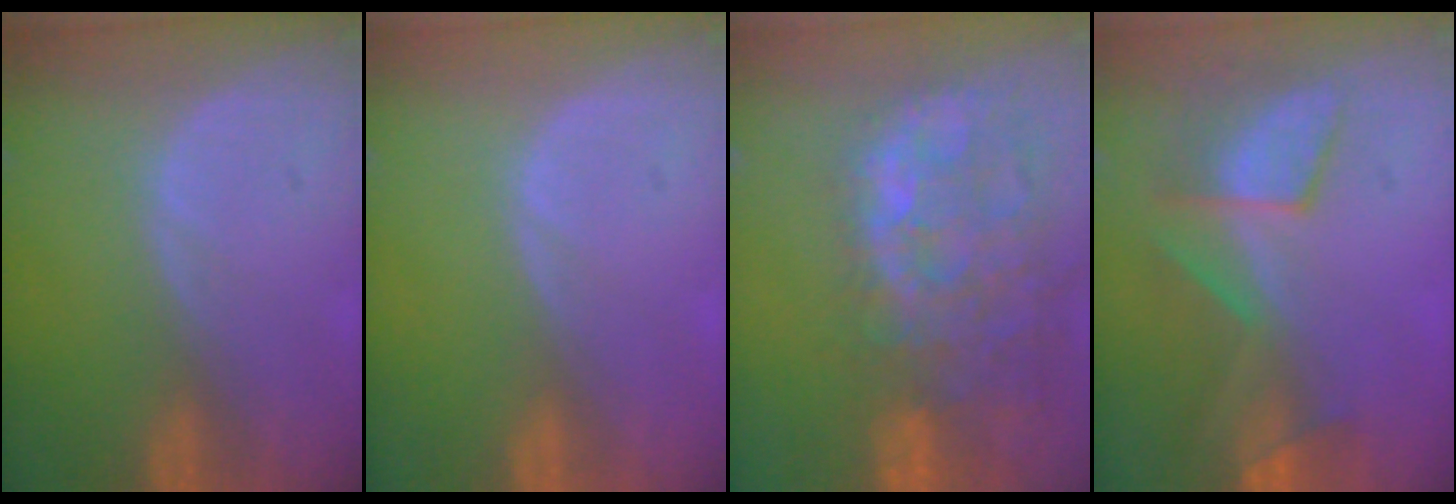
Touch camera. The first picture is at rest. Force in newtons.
{"total": 0.0}
{"total": 14.9, "press": 12.0, "slide": 8.8}
{"total": 8.0, "press": 7.4, "slide": 2.9}